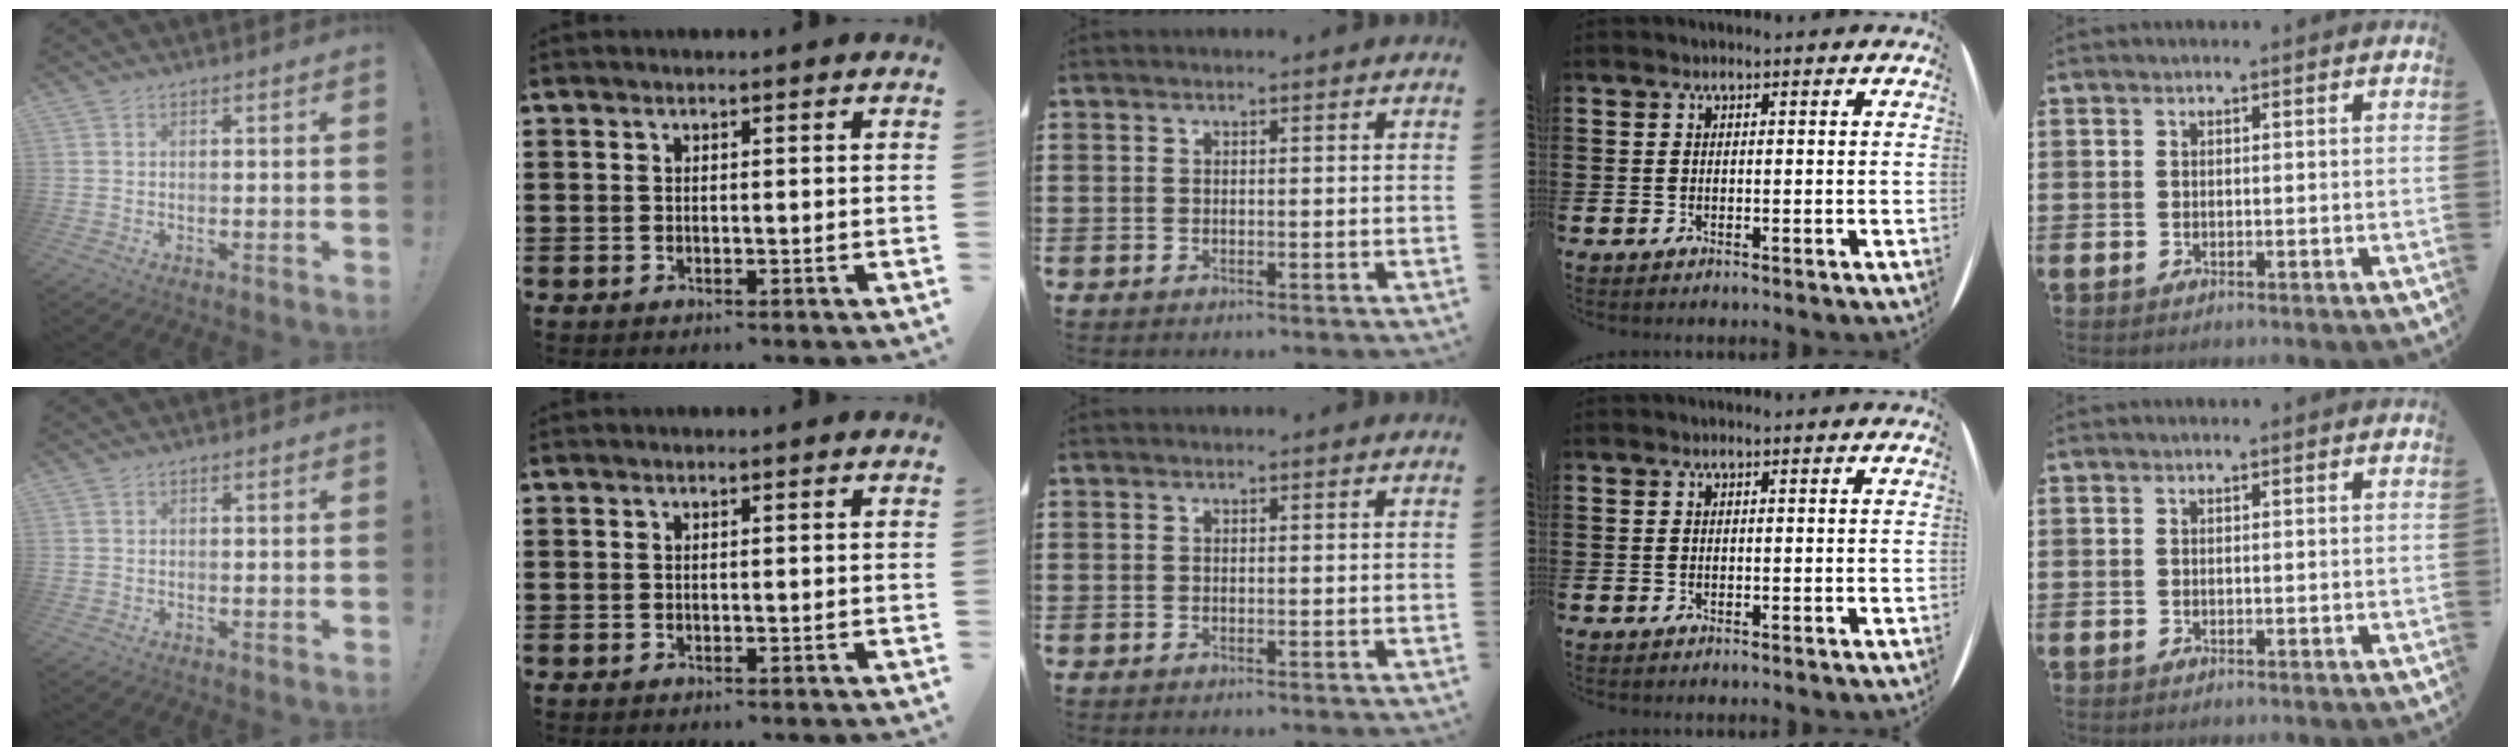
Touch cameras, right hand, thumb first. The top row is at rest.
{"thumb": {"total": 0.6, "force": [-0.2, 0.5, 0.3], "torque": [-0.006, 0.004, -0.003]}}